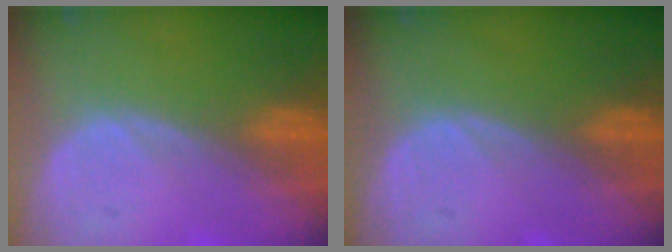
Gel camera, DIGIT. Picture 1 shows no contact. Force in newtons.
{"total": 0.0}